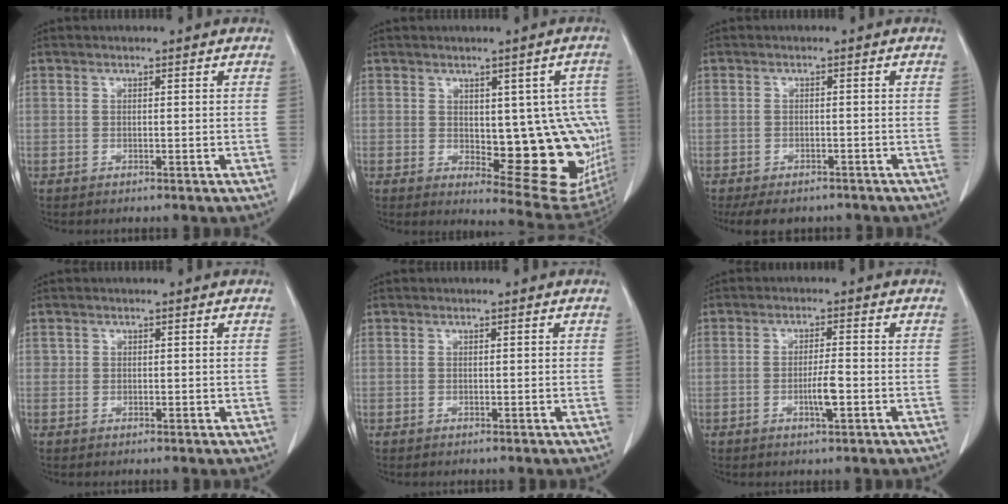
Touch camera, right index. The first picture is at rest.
{"total": 14.9, "force": [-0.8, 5.7, 13.8], "torque": [-0.116, 0.004, 0.007]}
{"total": 7.3, "force": [-5.9, 3.4, 2.7], "torque": [-0.031, -0.003, -0.077]}
{"total": 0.9, "force": [0.3, 0.9, 0.2], "torque": [0.009, 0.002, 0.002]}
{"total": 0.0}
{"total": 3.7, "force": [-1.2, 0.4, 3.5], "torque": [-0.064, -0.002, -0.019]}